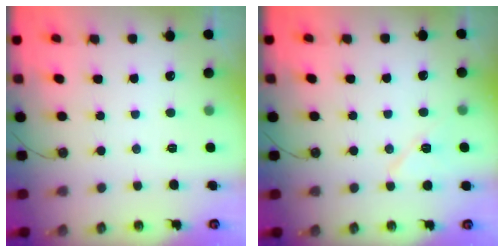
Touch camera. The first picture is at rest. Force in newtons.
{"total": 7.9, "press": 7.8, "slide": 1.1}